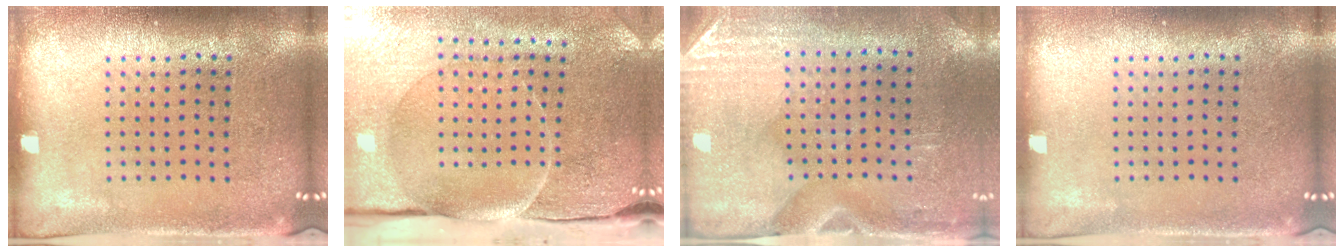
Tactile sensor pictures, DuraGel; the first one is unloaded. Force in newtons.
{"total": 4.5, "press": 3.8, "slide": 2.3}
{"total": 2.9, "press": 2.5, "slide": 1.4}
{"total": 0.0}